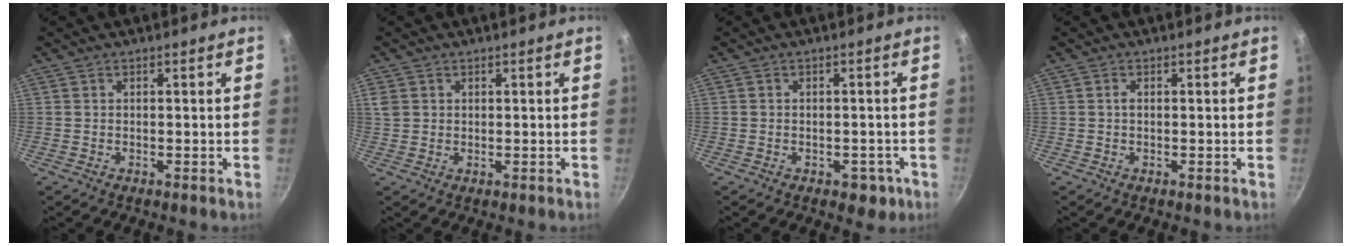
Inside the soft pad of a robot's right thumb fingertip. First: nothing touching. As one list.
[{"total": 2.6, "force": [0.9, 2.1, 1.2], "torque": [-0.019, 0.000, 0.020]}, {"total": 4.1, "force": [-1.7, 2.8, 2.4], "torque": [-0.008, 0.016, -0.009]}, {"total": 0.7, "force": [0.0, 0.4, 0.6], "torque": [-0.011, 0.002, -0.002]}]